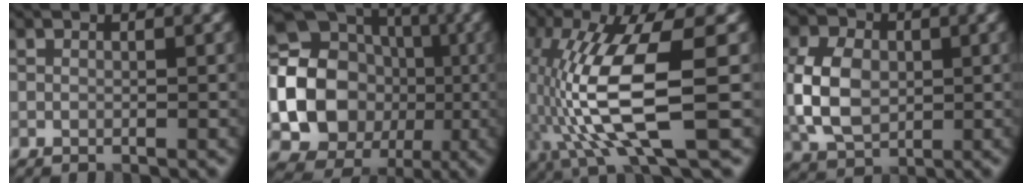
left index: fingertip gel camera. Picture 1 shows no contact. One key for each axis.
{"total": 17.7, "fx": -1.4, "fy": 16.2, "fz": 7.2, "tx": -0.168, "ty": 0.003, "tz": -0.048}
{"total": 11.3, "fx": -1.8, "fy": 2.6, "fz": 10.9, "tx": -0.218, "ty": 0.004, "tz": -0.031}
{"total": 6.5, "fx": 0.1, "fy": 4.7, "fz": 4.5, "tx": -0.100, "ty": 0.004, "tz": -0.003}